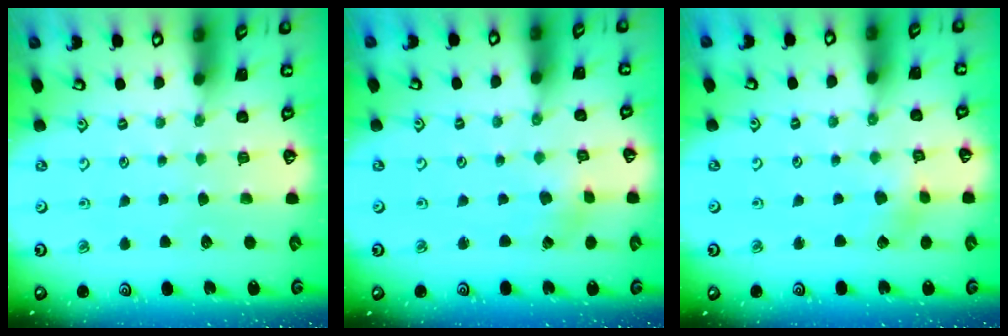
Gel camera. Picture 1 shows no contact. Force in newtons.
{"total": 1.0, "press": 1.0, "slide": 0.0}
{"total": 2.9, "press": 2.9, "slide": 0.3}